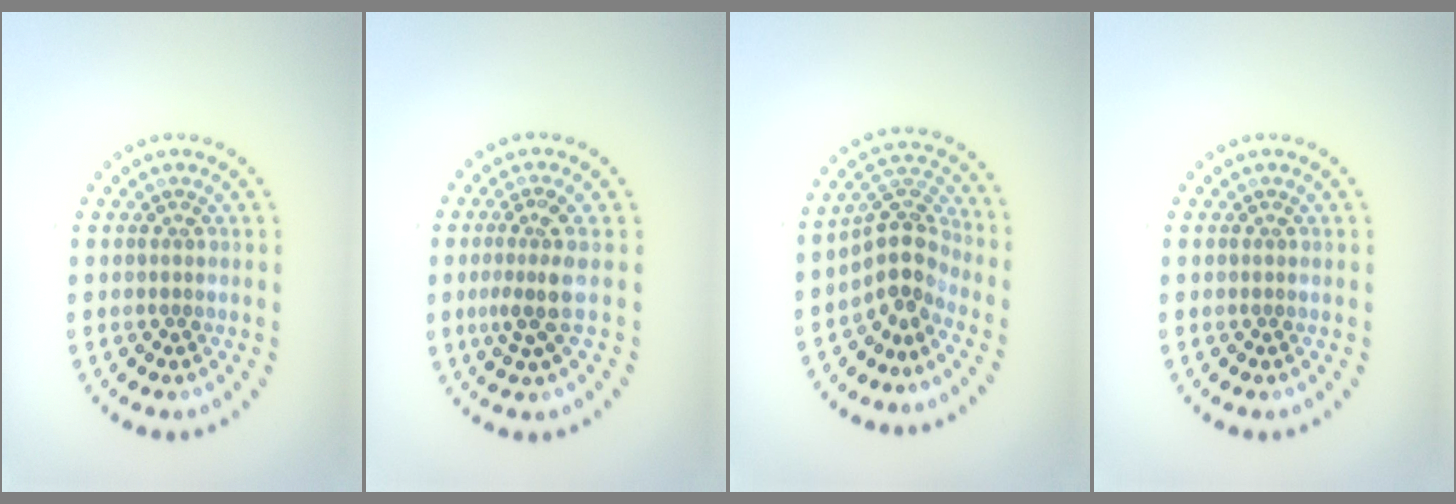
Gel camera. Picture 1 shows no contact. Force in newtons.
{"total": 2.7, "press": 1.9, "slide": 1.8}
{"total": 3.5, "press": 2.8, "slide": 2.2}
{"total": 0.0}